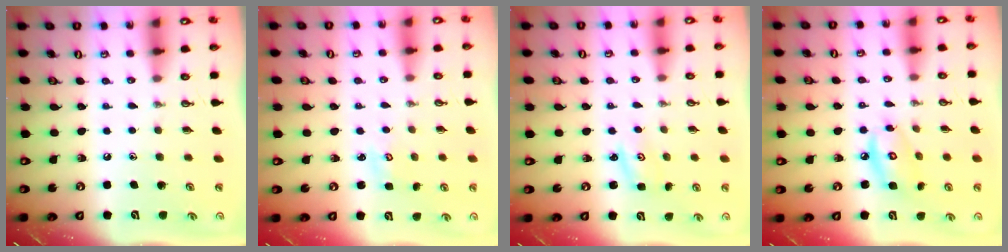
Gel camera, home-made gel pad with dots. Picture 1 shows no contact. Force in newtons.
{"total": 2.0, "press": 1.9, "slide": 0.2}
{"total": 2.0, "press": 2.0, "slide": 0.2}
{"total": 8.7, "press": 8.7, "slide": 0.6}